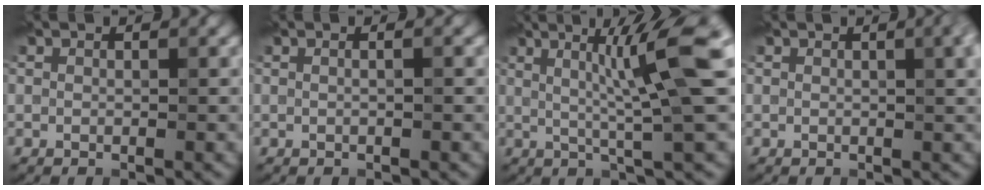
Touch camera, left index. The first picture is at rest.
{"total": 1.7, "force": [0.4, 0.8, 1.4], "torque": [-0.002, -0.005, -0.011]}
{"total": 8.1, "force": [1.6, 0.9, 7.9], "torque": [-0.117, 0.018, 0.025]}
{"total": 3.8, "force": [1.1, 1.5, 3.3], "torque": [-0.024, 0.013, 0.013]}